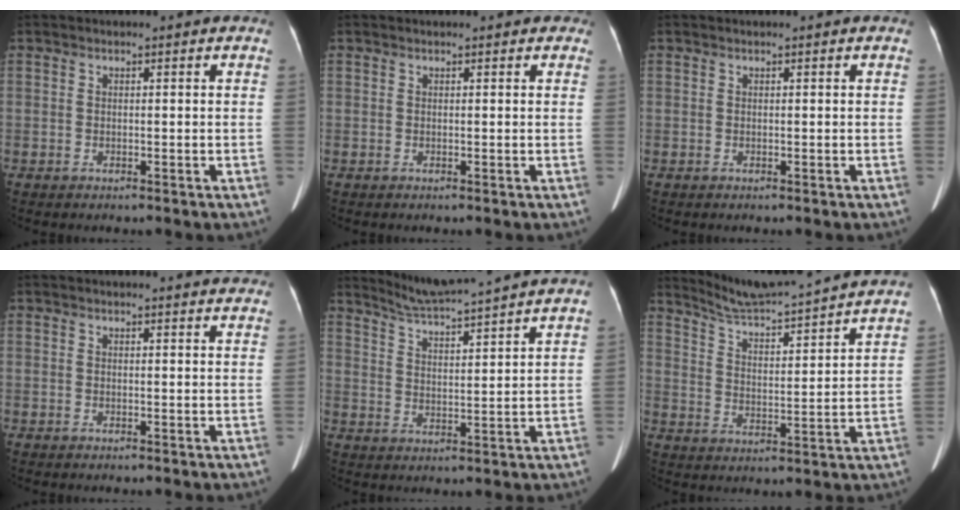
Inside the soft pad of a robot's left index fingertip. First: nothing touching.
{"total": 3.3, "force": [2.7, 1.4, 1.2], "torque": [-0.005, 0.022, 0.023]}
{"total": 0.0}
{"total": 8.8, "force": [8.5, 0.8, 2.3], "torque": [-0.018, 0.012, 0.079]}
{"total": 11.7, "force": [10.9, -1.6, 4.1], "torque": [-0.079, 0.005, 0.169]}
{"total": 15.9, "force": [15.1, -1.3, 4.9], "torque": [-0.091, -0.014, 0.221]}